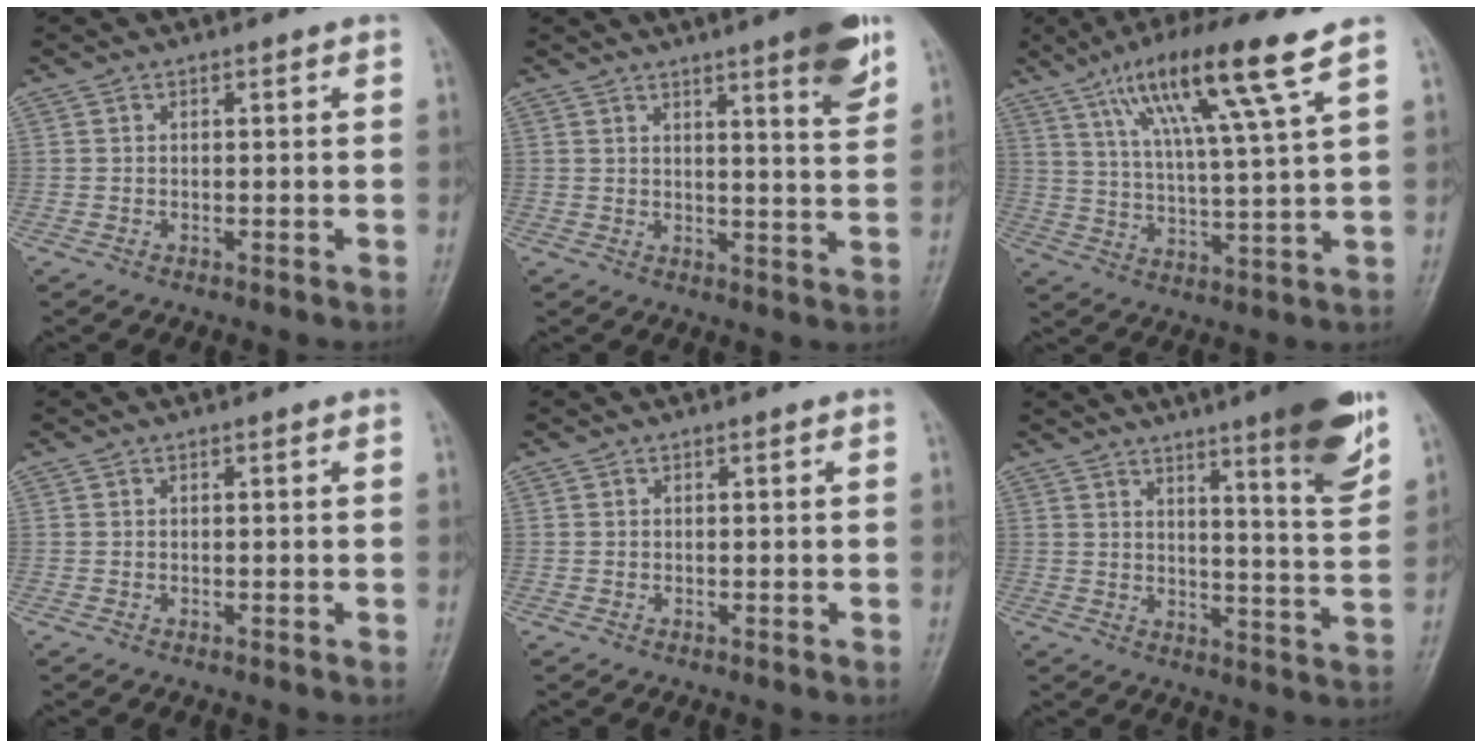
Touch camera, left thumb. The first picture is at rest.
{"total": 9.5, "force": [5.7, 1.1, 7.5], "torque": [-0.090, -0.031, 0.073]}
{"total": 15.7, "force": [8.6, 1.1, 13.1], "torque": [-0.236, -0.021, 0.153]}
{"total": 0.0}
{"total": 0.0}
{"total": 14.5, "force": [8.7, 1.7, 11.4], "torque": [-0.141, -0.052, 0.124]}